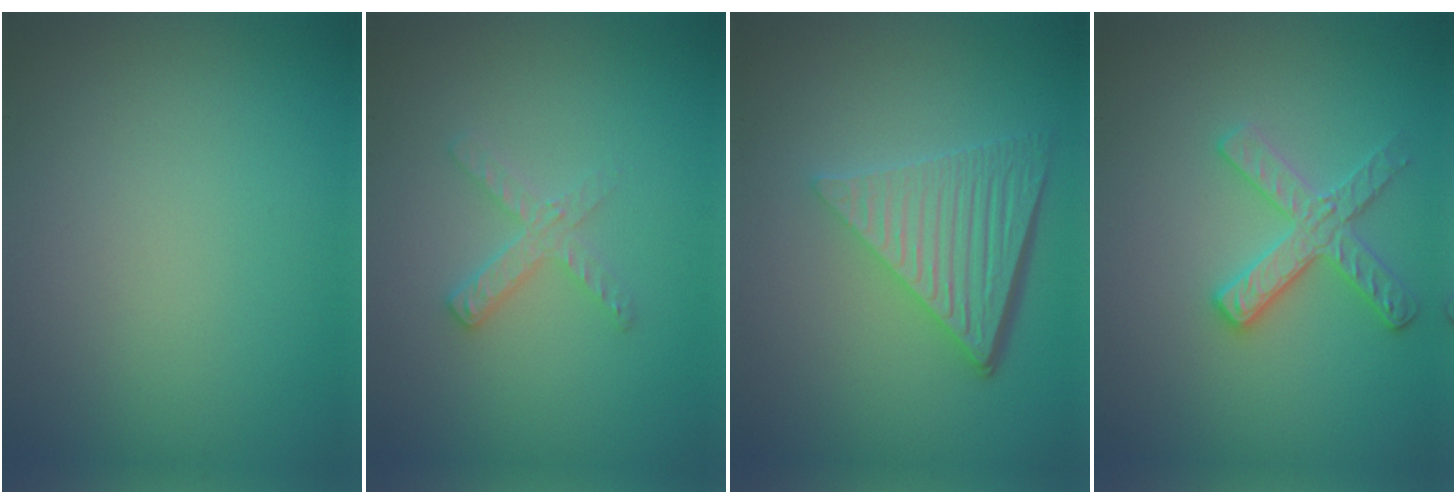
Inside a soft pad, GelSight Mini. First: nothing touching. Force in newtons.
{"total": 2.0, "press": 2.0, "slide": 0.2}
{"total": 5.8, "press": 4.2, "slide": 4.0}
{"total": 2.9, "press": 2.8, "slide": 0.6}